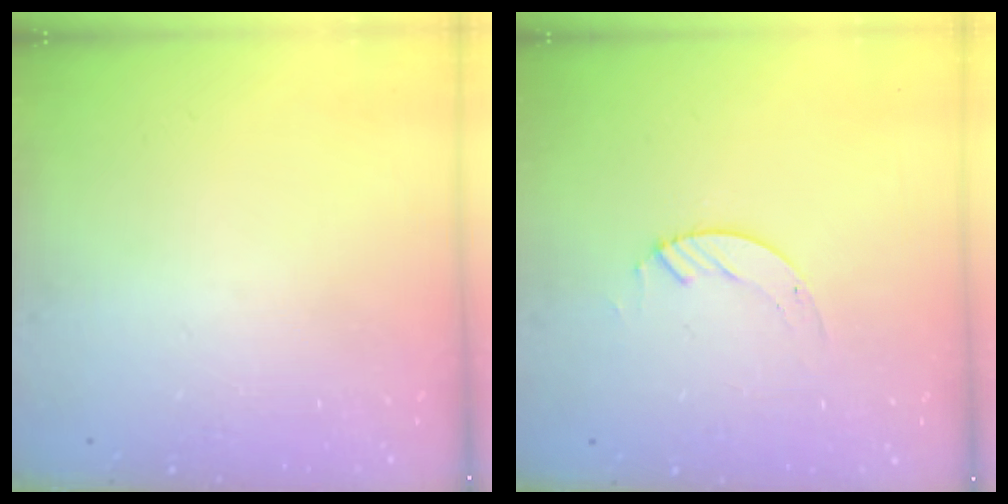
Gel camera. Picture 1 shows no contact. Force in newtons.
{"total": 2.1, "press": 2.1, "slide": 0.2}